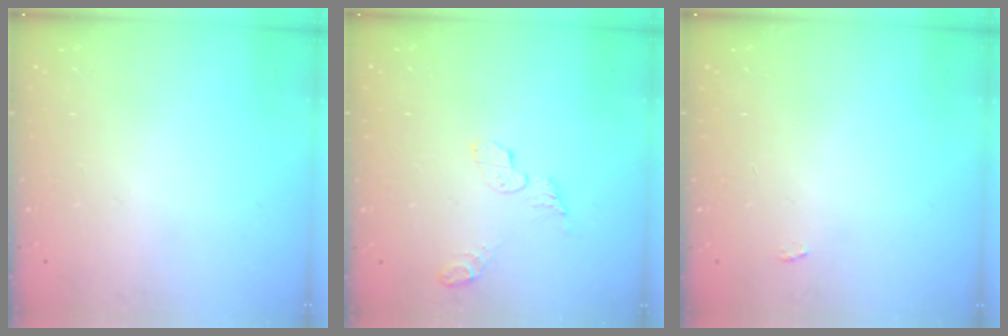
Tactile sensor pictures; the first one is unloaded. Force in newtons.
{"total": 4.9, "press": 4.9, "slide": 0.1}
{"total": 2.2, "press": 2.1, "slide": 0.3}